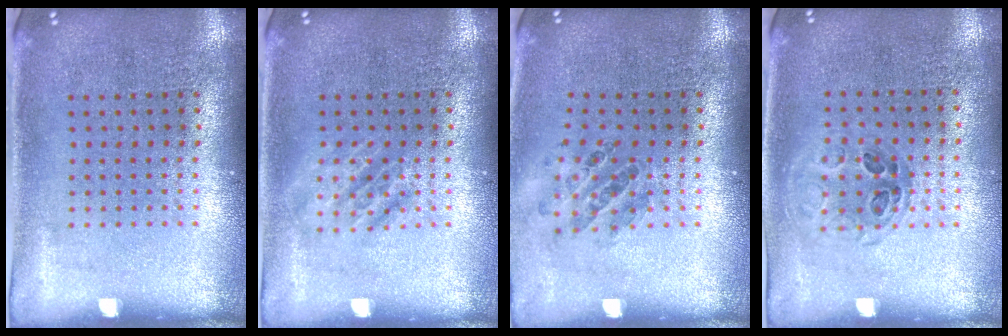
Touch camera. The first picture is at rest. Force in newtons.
{"total": 1.6, "press": 1.6, "slide": 0.3}
{"total": 0.9, "press": 0.9, "slide": 0.0}
{"total": 1.0, "press": 0.8, "slide": 0.6}